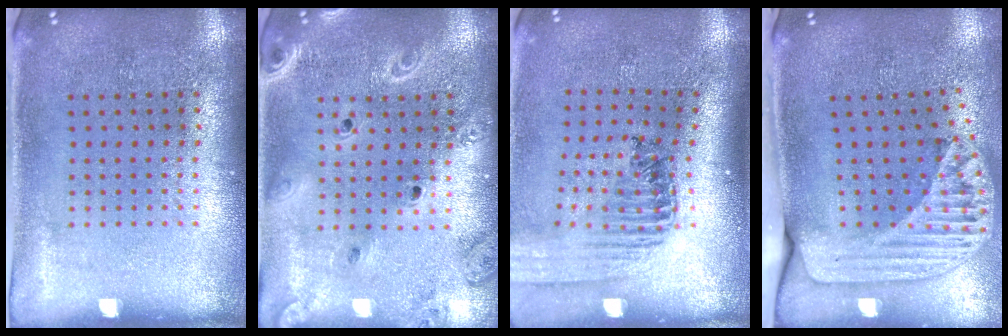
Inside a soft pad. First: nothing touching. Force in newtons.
{"total": 2.1, "press": 1.9, "slide": 0.9}
{"total": 1.5, "press": 1.4, "slide": 0.3}
{"total": 2.2, "press": 1.7, "slide": 1.4}